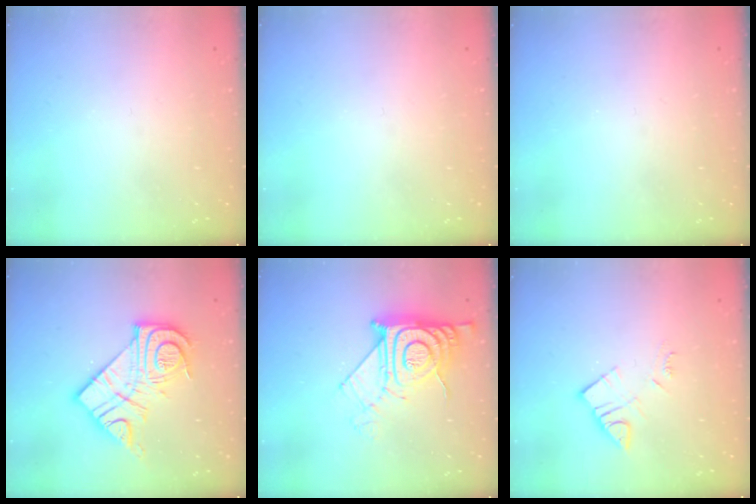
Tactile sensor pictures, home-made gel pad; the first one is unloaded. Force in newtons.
{"total": 0.0}
{"total": 0.0}
{"total": 16.2, "press": 16.1, "slide": 1.4}
{"total": 18.7, "press": 18.6, "slide": 1.4}
{"total": 7.5, "press": 7.5, "slide": 0.6}